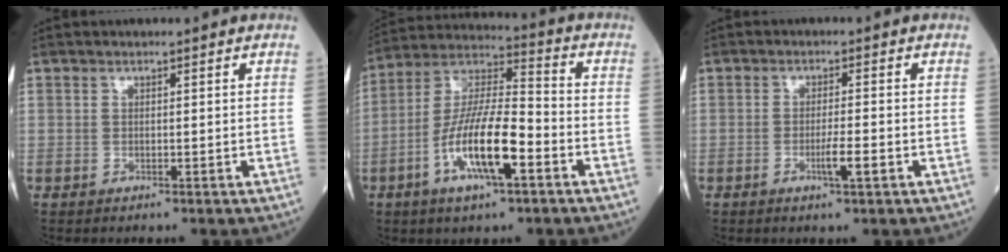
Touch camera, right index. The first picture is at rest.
{"total": 14.0, "force": [-5.0, 2.9, 12.7], "torque": [-0.252, -0.001, -0.091]}
{"total": 3.1, "force": [-1.2, -0.1, 2.8], "torque": [-0.050, -0.003, -0.019]}